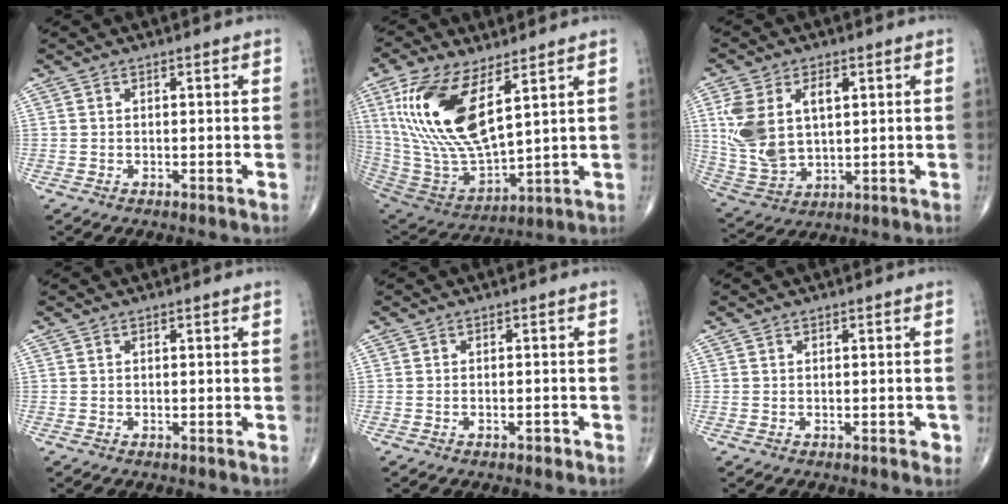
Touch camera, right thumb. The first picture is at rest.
{"total": 20.9, "force": [7.9, 8.8, 17.2], "torque": [-0.346, -0.035, 0.162]}
{"total": 14.1, "force": [3.4, 8.7, 10.6], "torque": [-0.205, -0.004, 0.077]}
{"total": 0.0}
{"total": 1.3, "force": [-0.9, 0.6, 0.7], "torque": [-0.013, 0.008, -0.012]}
{"total": 1.1, "force": [-0.3, 0.8, 0.7], "torque": [-0.003, 0.001, -0.005]}